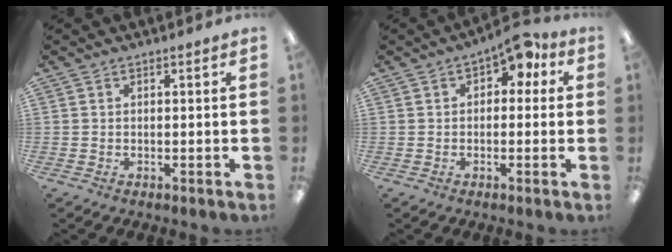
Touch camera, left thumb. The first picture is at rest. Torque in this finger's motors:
{"motor_torque": [-0.28, -0.01, -0.33, 0.15, 0.13]}